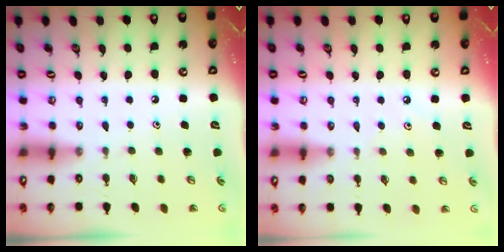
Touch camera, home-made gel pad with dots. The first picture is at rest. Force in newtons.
{"total": 3.3, "press": 3.3, "slide": 0.5}